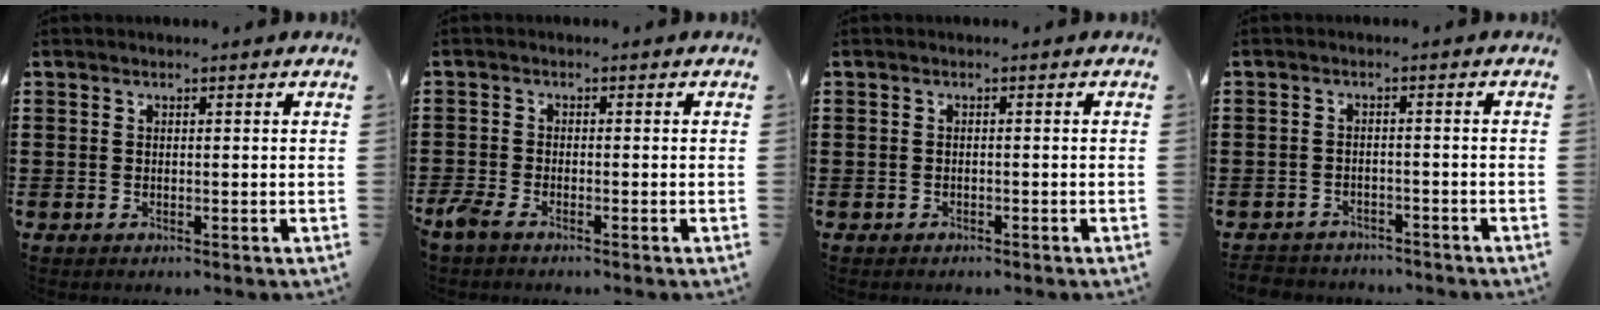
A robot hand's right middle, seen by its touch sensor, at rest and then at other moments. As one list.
[{"total": 2.3, "force": [-1.9, 0.6, 1.2], "torque": [-0.052, -0.007, -0.046]}, {"total": 0.7, "force": [-0.6, 0.3, 0.0], "torque": [-0.002, -0.001, -0.014]}, {"total": 2.6, "force": [-2.6, 0.5, -0.2], "torque": [-0.004, -0.005, -0.056]}]